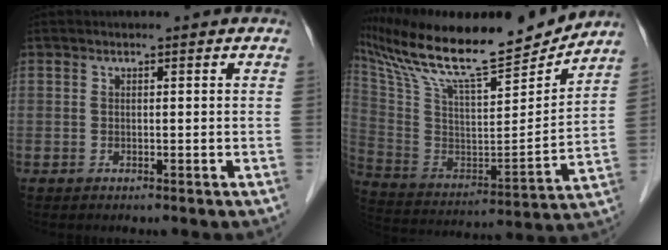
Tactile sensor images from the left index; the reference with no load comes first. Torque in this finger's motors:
{"motor_torque": [-0.09, -1.31, -0.08, 0.11]}